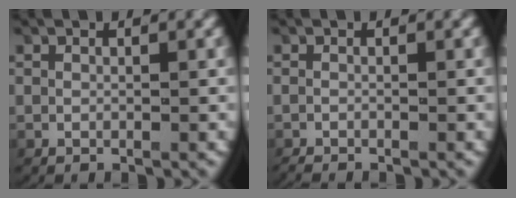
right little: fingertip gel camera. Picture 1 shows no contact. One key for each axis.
{"total": 1.3, "fx": -1.2, "fy": 0.2, "fz": 0.2, "tx": -0.007, "ty": -0.007, "tz": -0.019}